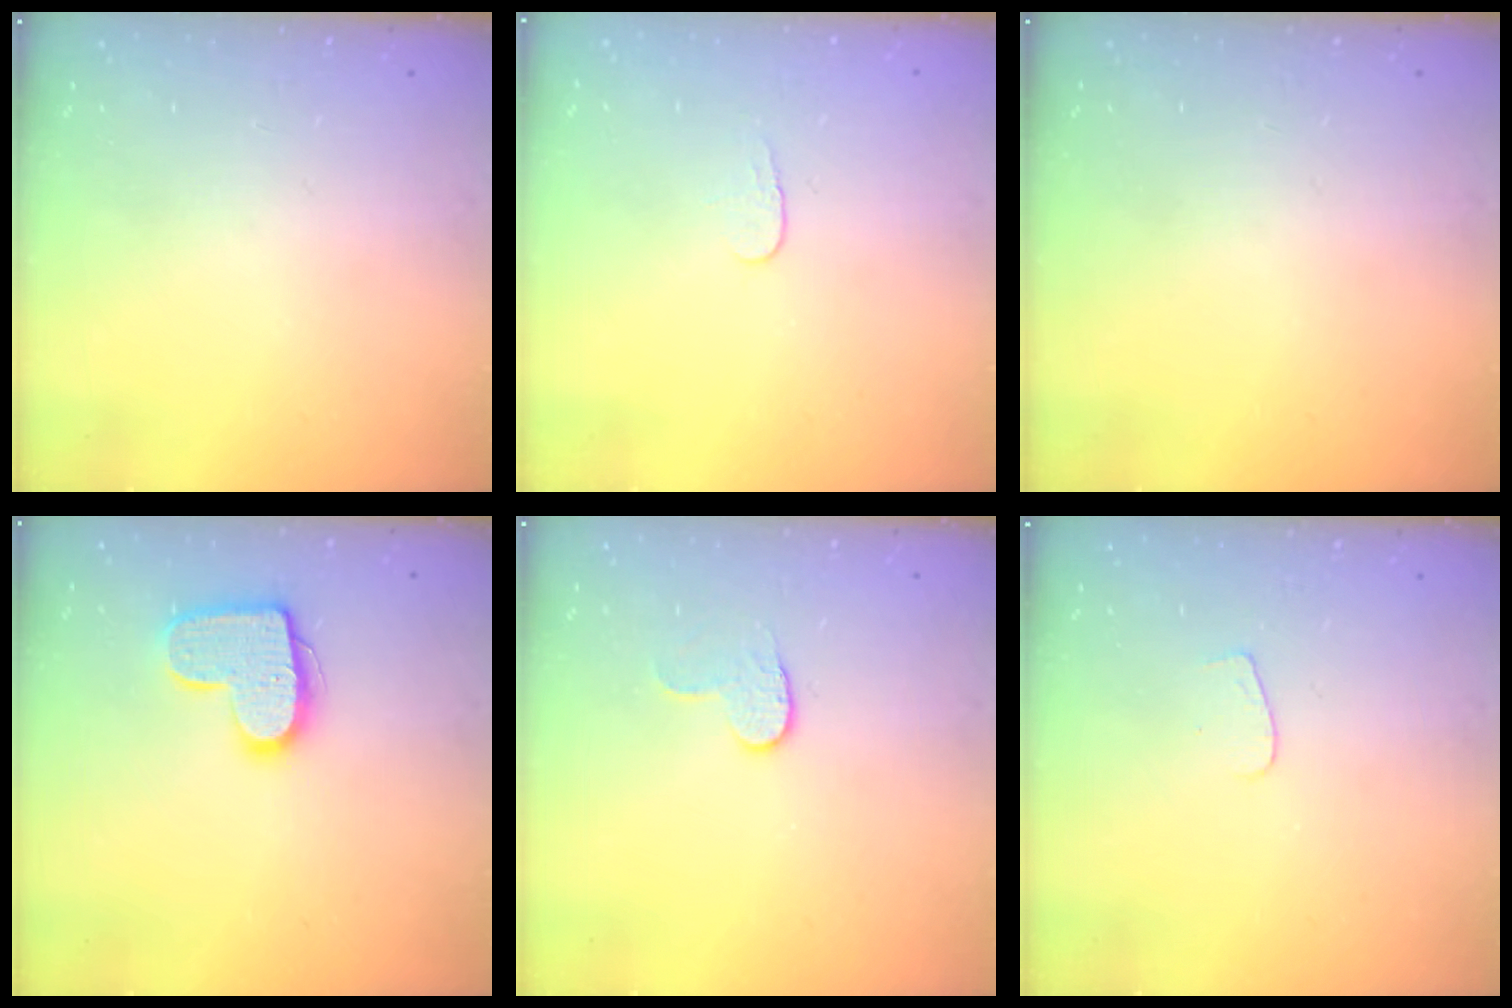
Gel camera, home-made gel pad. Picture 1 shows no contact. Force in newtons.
{"total": 3.5, "press": 3.4, "slide": 0.4}
{"total": 0.0}
{"total": 12.8, "press": 12.8, "slide": 0.6}
{"total": 4.1, "press": 4.1, "slide": 0.4}
{"total": 3.5, "press": 3.5, "slide": 0.3}